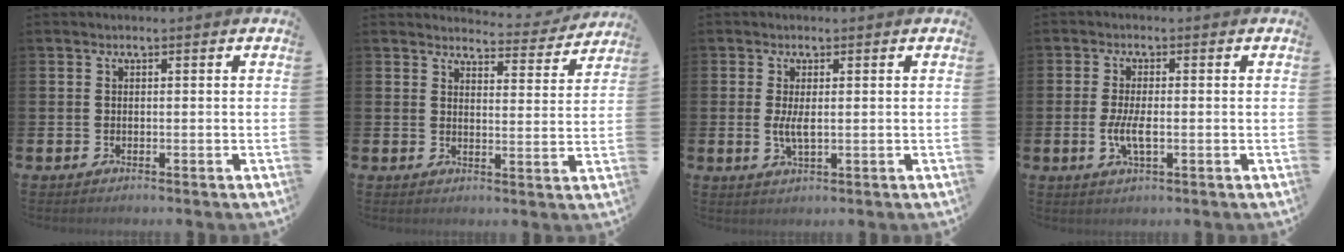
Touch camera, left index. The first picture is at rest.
{"total": 4.0, "force": [3.9, 0.7, 0.5], "torque": [-0.013, -0.031, 0.065]}
{"total": 2.6, "force": [0.3, 0.8, 2.5], "torque": [-0.048, 0.001, 0.003]}
{"total": 3.7, "force": [-0.6, 1.3, 3.4], "torque": [-0.059, 0.002, -0.011]}